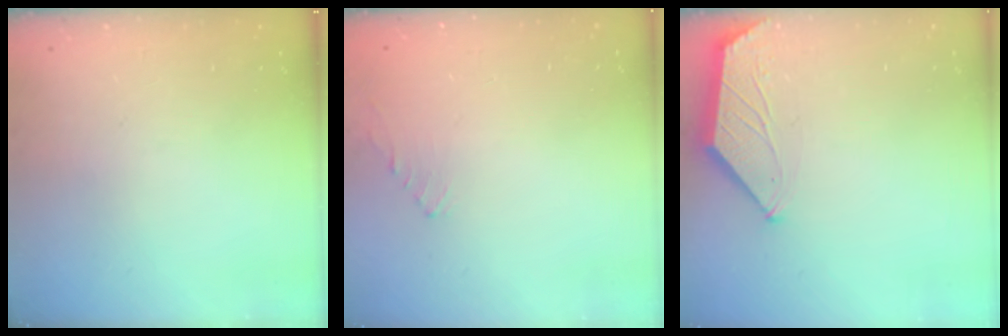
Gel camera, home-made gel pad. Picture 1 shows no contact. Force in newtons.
{"total": 1.0, "press": 0.9, "slide": 0.4}
{"total": 1.8, "press": 1.8, "slide": 0.2}